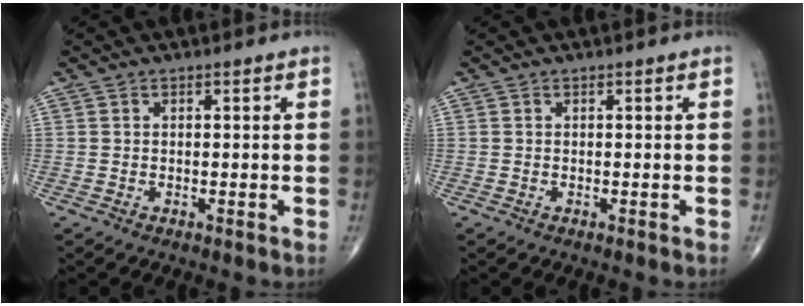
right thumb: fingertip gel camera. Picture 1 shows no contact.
{"total": 0.0}